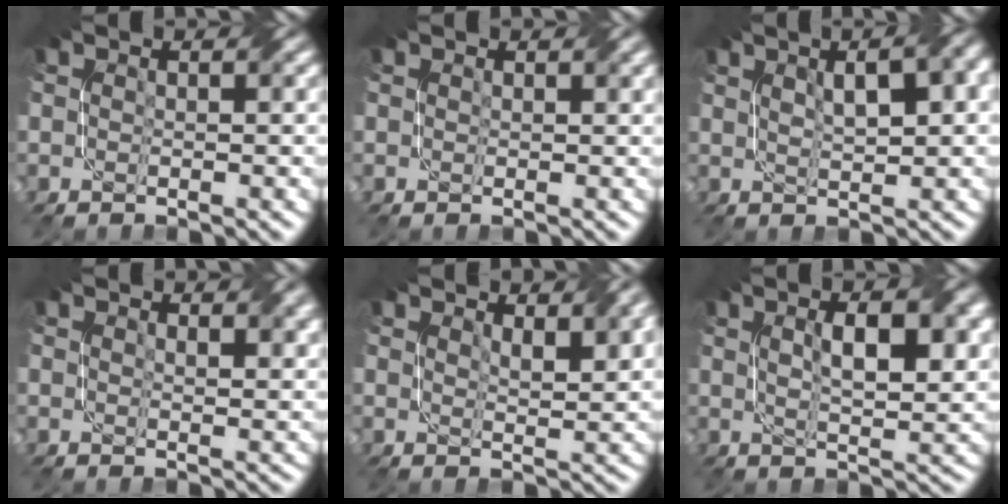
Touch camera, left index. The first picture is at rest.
{"total": 0.0}
{"total": 8.2, "force": [3.0, 3.1, 7.0], "torque": [-0.076, 0.032, 0.030]}
{"total": 2.3, "force": [1.8, 0.7, 1.4], "torque": [-0.019, -0.002, 0.033]}
{"total": 4.1, "force": [2.6, 1.2, 3.0], "torque": [-0.044, 0.001, 0.048]}
{"total": 6.6, "force": [1.8, 2.1, 6.0], "torque": [-0.082, 0.009, 0.025]}